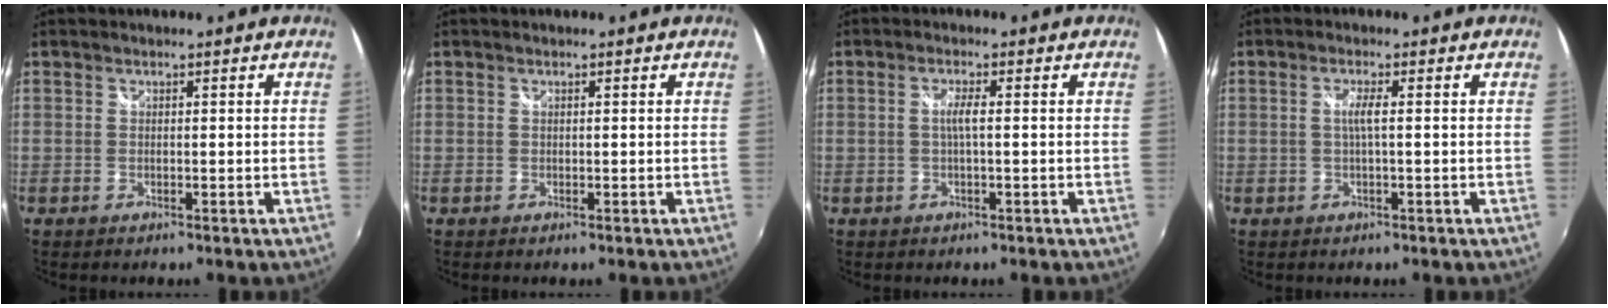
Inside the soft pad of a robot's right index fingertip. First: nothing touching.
{"total": 0.0}
{"total": 2.2, "force": [-0.2, -0.1, 2.2], "torque": [-0.041, 0.000, -0.005]}
{"total": 2.2, "force": [-0.1, -0.3, 2.2], "torque": [-0.039, -0.001, -0.004]}